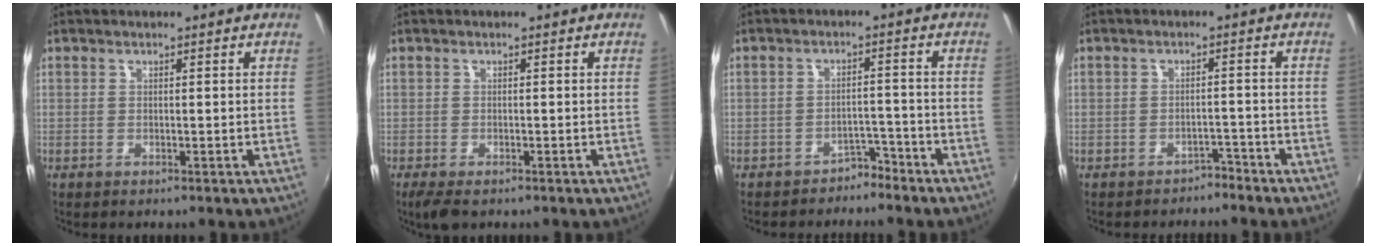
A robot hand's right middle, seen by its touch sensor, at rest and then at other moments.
{"total": 3.7, "force": [-2.6, 1.4, 2.3], "torque": [-0.050, -0.018, -0.043]}
{"total": 4.0, "force": [-3.5, 1.8, 0.6], "torque": [-0.015, 0.013, -0.049]}
{"total": 5.2, "force": [-4.9, 1.6, -0.2], "torque": [0.016, 0.027, -0.070]}